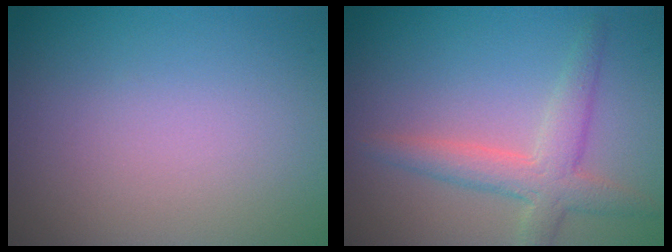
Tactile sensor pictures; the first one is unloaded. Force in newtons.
{"total": 3.8, "press": 3.8, "slide": 0.2}